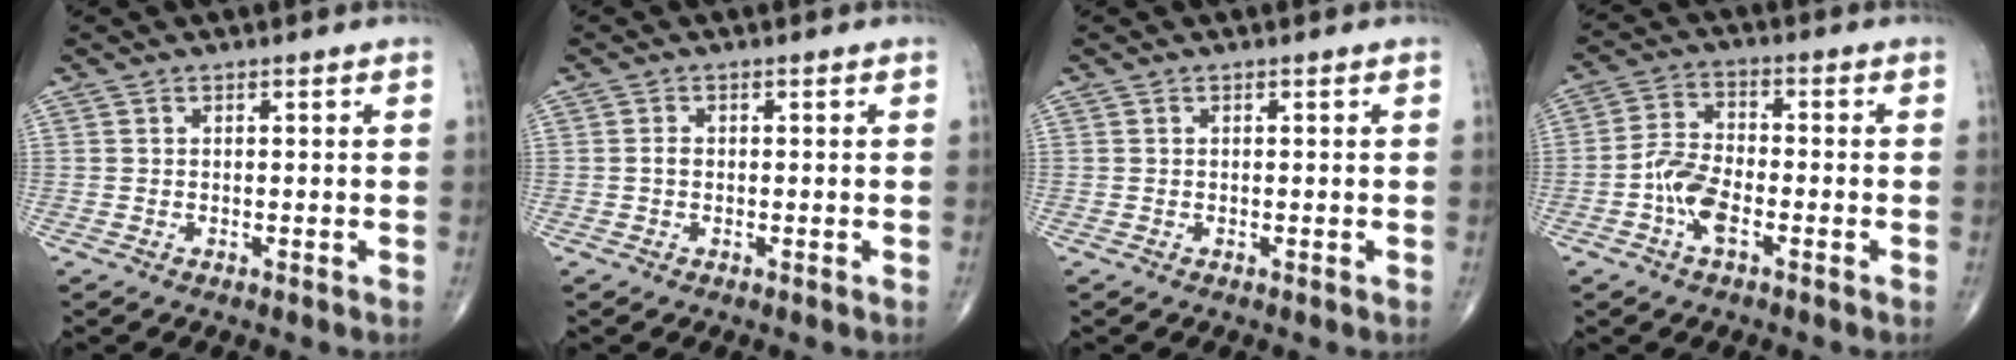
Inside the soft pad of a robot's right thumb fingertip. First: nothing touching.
{"total": 1.0, "force": [-0.2, 0.7, 0.7], "torque": [-0.011, 0.001, -0.004]}
{"total": 0.0}
{"total": 7.2, "force": [-2.8, 3.4, 5.6], "torque": [-0.112, 0.021, -0.059]}